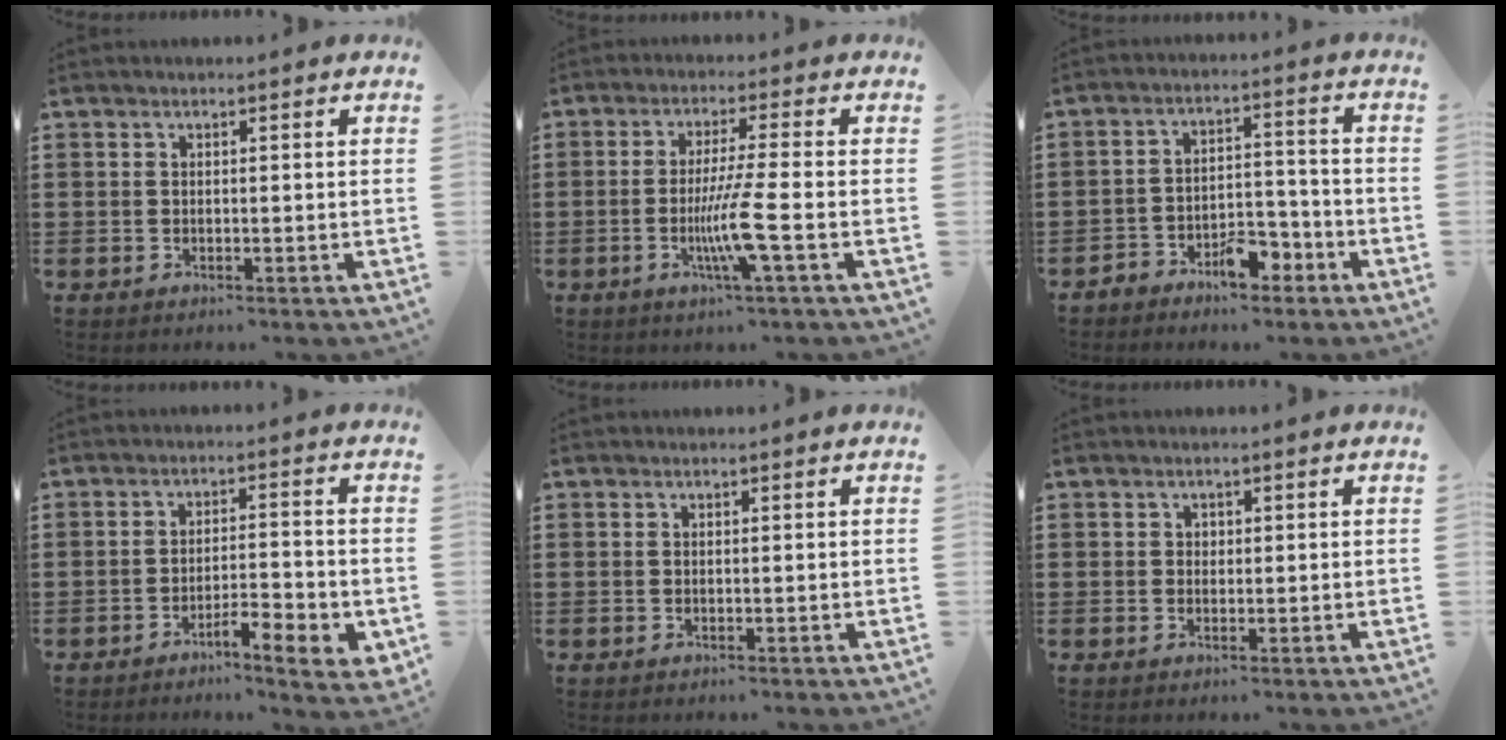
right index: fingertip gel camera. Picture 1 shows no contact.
{"total": 7.5, "force": [-2.2, -0.5, 7.2], "torque": [-0.140, -0.022, -0.044]}
{"total": 6.0, "force": [-4.3, 2.8, 3.1], "torque": [-0.046, 0.026, -0.078]}
{"total": 5.0, "force": [-3.4, 0.9, 3.5], "torque": [-0.057, -0.001, -0.060]}
{"total": 0.0}
{"total": 0.8, "force": [0.2, 0.7, 0.2], "torque": [-0.007, 0.004, 0.004]}